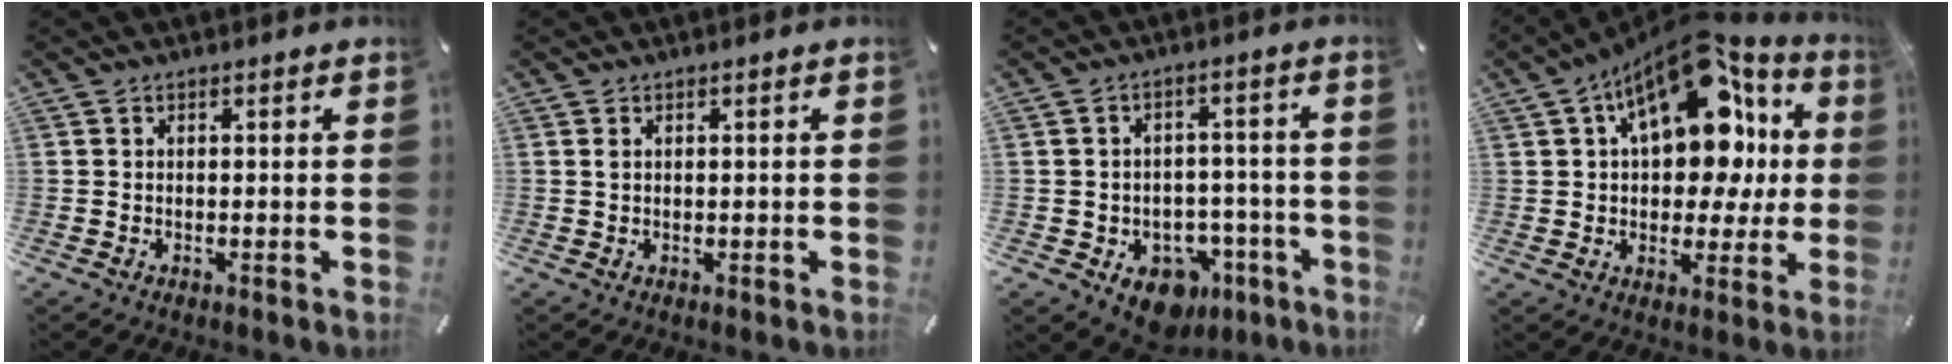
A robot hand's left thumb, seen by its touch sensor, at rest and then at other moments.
{"total": 0.7, "force": [0.2, 0.4, 0.6], "torque": [-0.012, 0.002, 0.002]}
{"total": 9.3, "force": [-4.8, 7.1, 3.7], "torque": [-0.031, 0.029, -0.071]}
{"total": 19.6, "force": [6.8, 11.7, 14.1], "torque": [-0.208, -0.040, 0.114]}